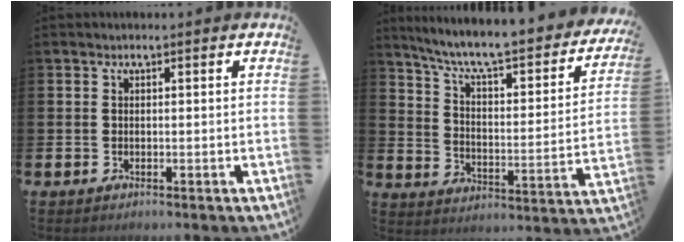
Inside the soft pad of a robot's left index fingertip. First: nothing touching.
{"total": 7.8, "force": [6.7, 1.5, 3.5], "torque": [-0.083, -0.063, 0.106]}